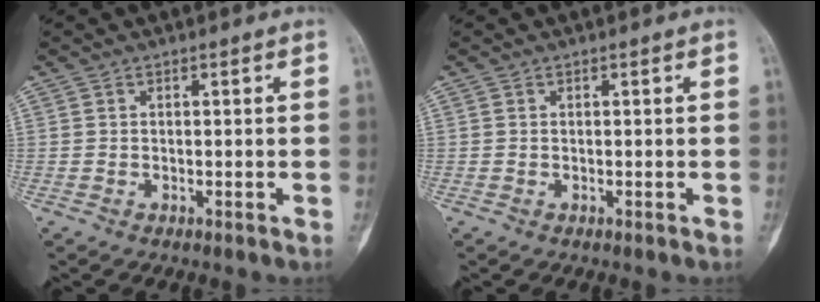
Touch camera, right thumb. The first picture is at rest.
{"total": 0.0}